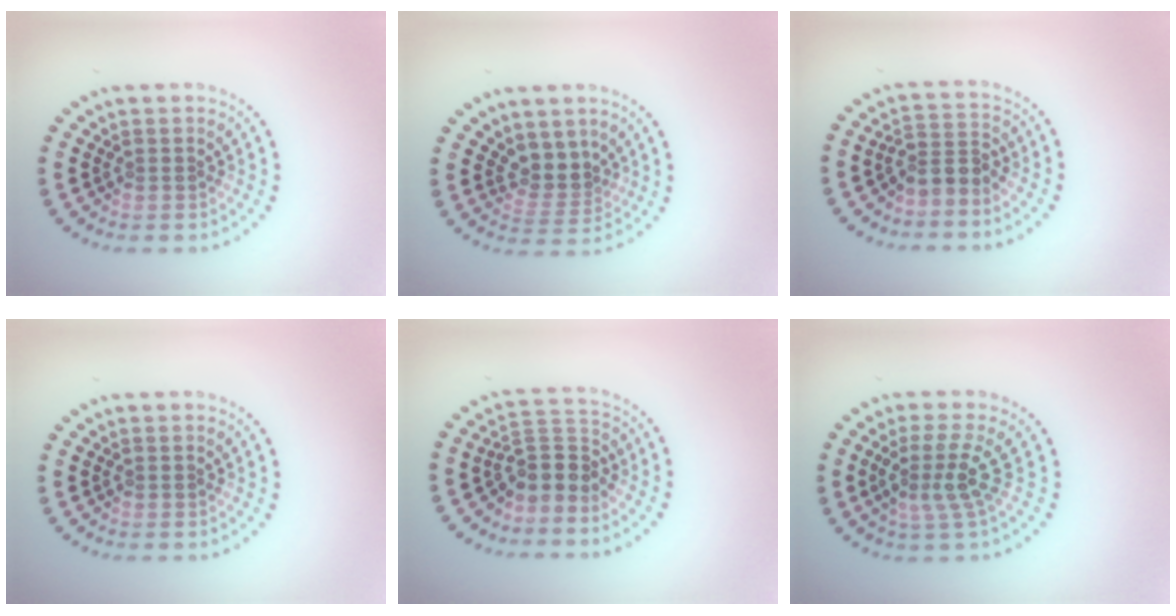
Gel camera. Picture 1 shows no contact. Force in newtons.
{"total": 2.7, "press": 2.1, "slide": 1.8}
{"total": 2.5, "press": 1.9, "slide": 1.7}
{"total": 0.0}
{"total": 3.3, "press": 2.4, "slide": 2.2}
{"total": 3.0, "press": 2.2, "slide": 2.0}